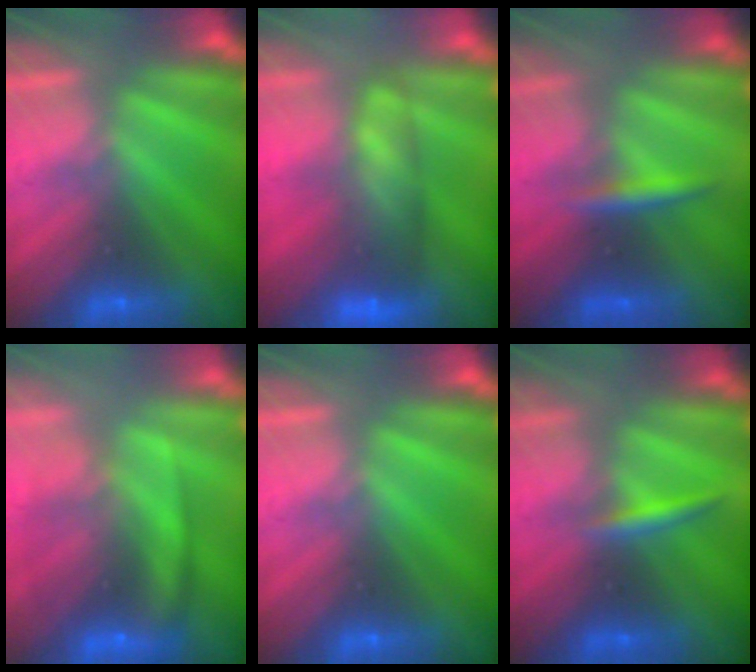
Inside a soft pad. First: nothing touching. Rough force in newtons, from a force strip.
{"total": 8.4}
{"total": 2.5}
{"total": 8.4}
{"total": 0.0}
{"total": 2.4}